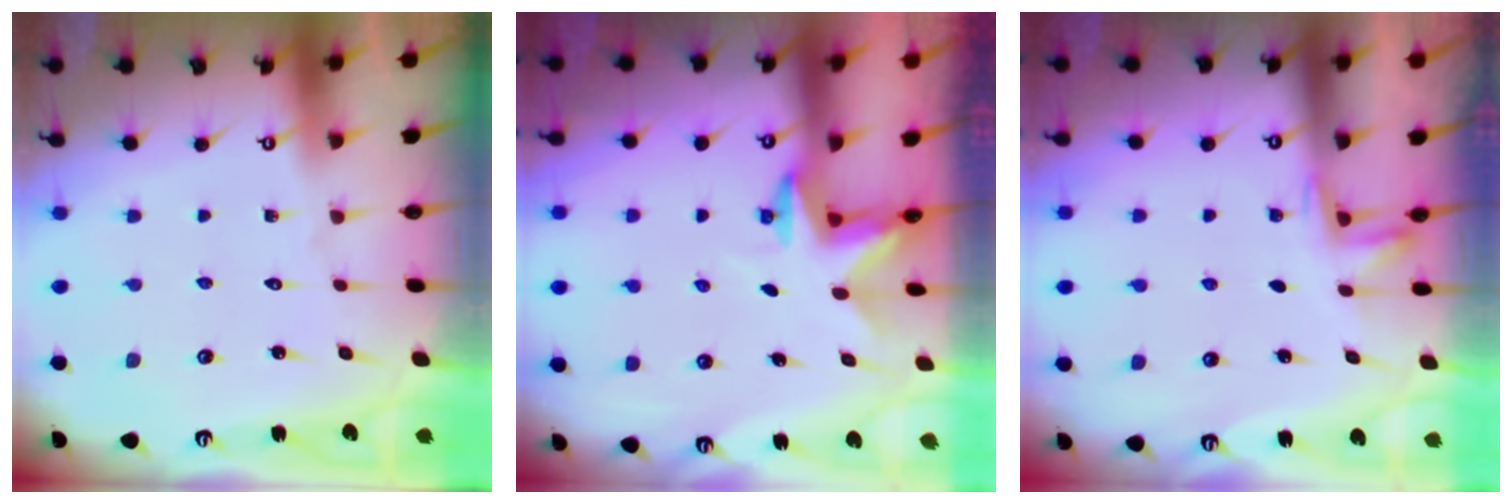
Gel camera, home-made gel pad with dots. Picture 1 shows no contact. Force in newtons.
{"total": 2.5, "press": 2.5, "slide": 0.4}
{"total": 2.6, "press": 2.5, "slide": 0.7}